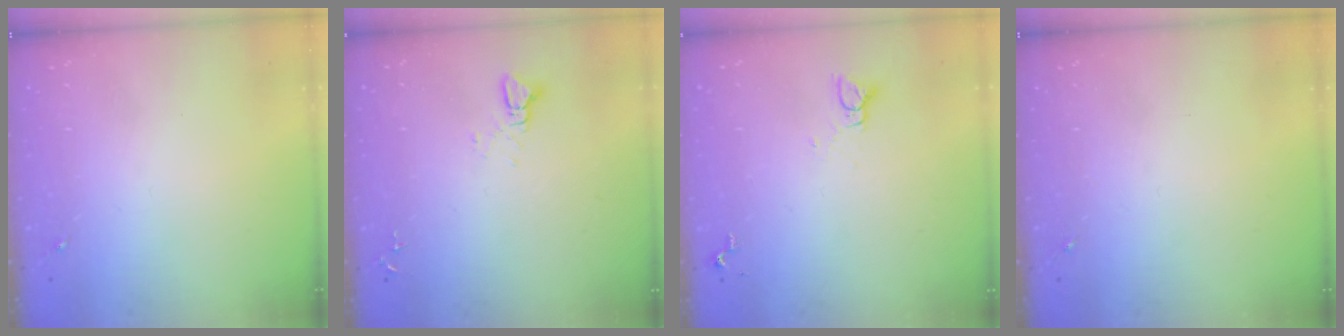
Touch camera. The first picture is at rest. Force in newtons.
{"total": 2.4, "press": 2.4, "slide": 0.1}
{"total": 2.8, "press": 2.8, "slide": 0.1}
{"total": 0.0}